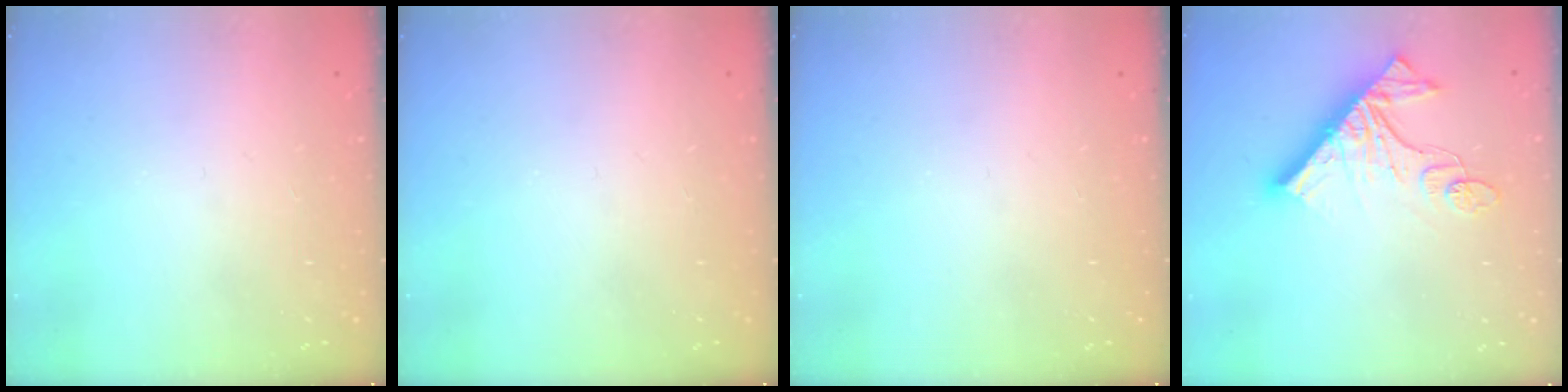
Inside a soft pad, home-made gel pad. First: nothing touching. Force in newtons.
{"total": 0.0}
{"total": 0.0}
{"total": 15.3, "press": 15.3, "slide": 1.0}